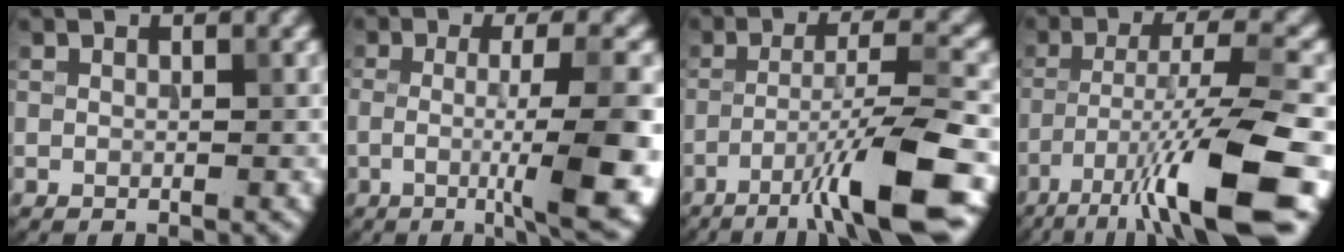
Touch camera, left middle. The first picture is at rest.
{"total": 10.2, "force": [-2.1, 2.3, 9.7], "torque": [-0.125, -0.009, -0.037]}
{"total": 9.0, "force": [-4.8, 1.1, 7.6], "torque": [-0.115, 0.013, -0.085]}
{"total": 12.9, "force": [-7.3, 2.2, 10.3], "torque": [-0.173, -0.001, -0.123]}